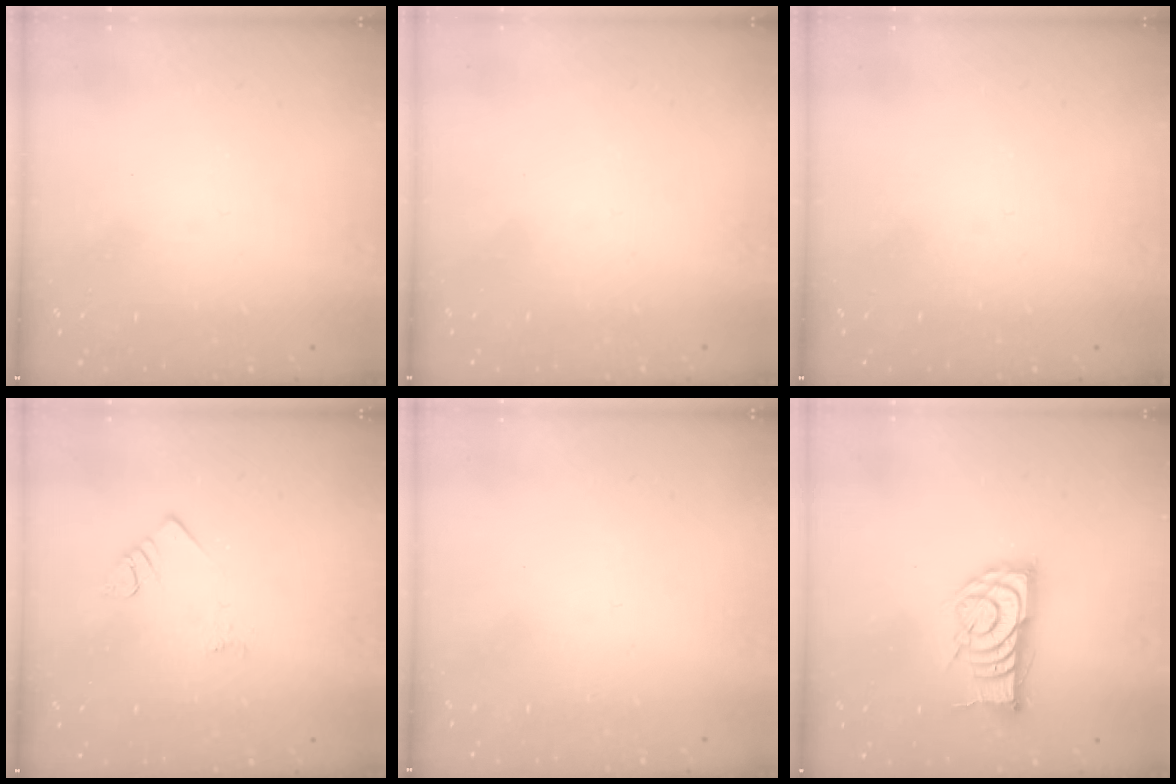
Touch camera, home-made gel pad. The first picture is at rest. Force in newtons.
{"total": 3.5, "press": 3.4, "slide": 0.4}
{"total": 0.0}
{"total": 2.3, "press": 2.3, "slide": 0.4}
{"total": 1.6, "press": 1.6, "slide": 0.1}
{"total": 13.1, "press": 13.1, "slide": 0.5}